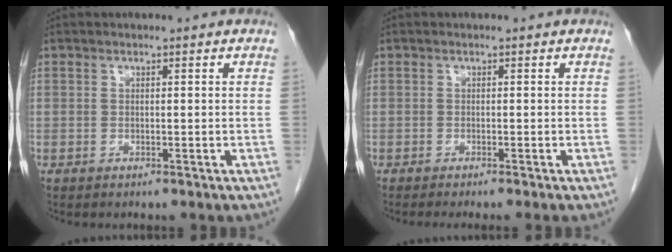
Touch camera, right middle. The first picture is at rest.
{"total": 3.3, "force": [-2.8, -0.5, 1.7], "torque": [-0.015, -0.001, -0.039]}